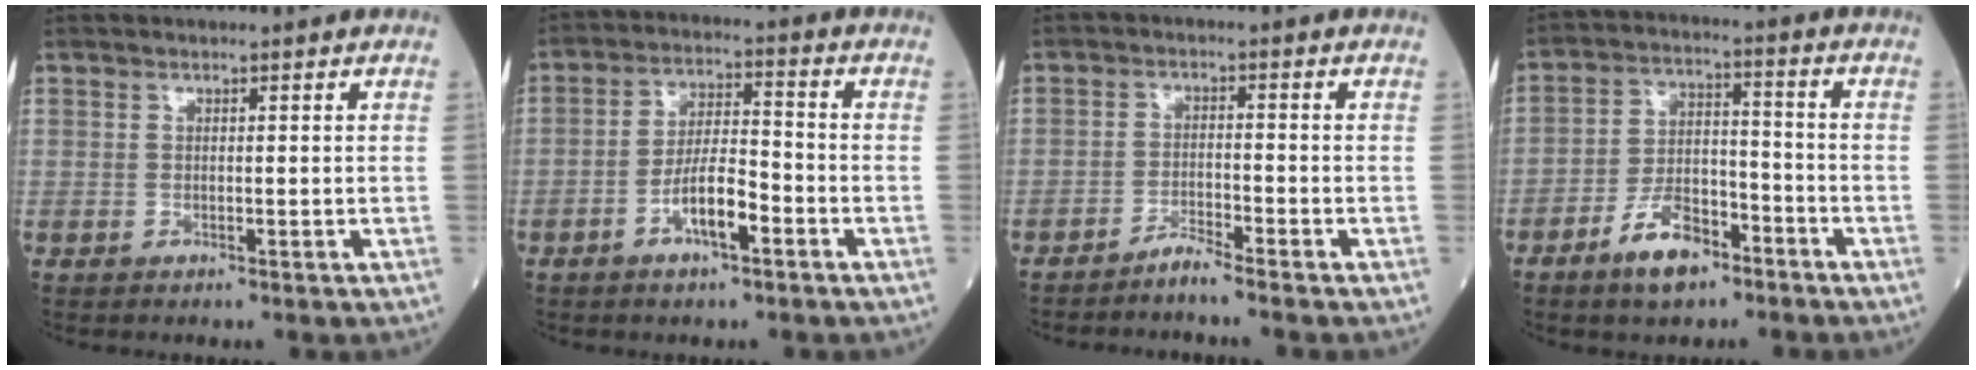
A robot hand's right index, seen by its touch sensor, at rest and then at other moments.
{"total": 7.1, "force": [-3.4, 1.7, 6.0], "torque": [-0.116, 0.008, -0.063]}
{"total": 2.8, "force": [-2.6, -0.7, 0.8], "torque": [-0.017, -0.008, -0.052]}
{"total": 8.9, "force": [-5.8, 3.6, 5.7], "torque": [-0.111, 0.008, -0.106]}